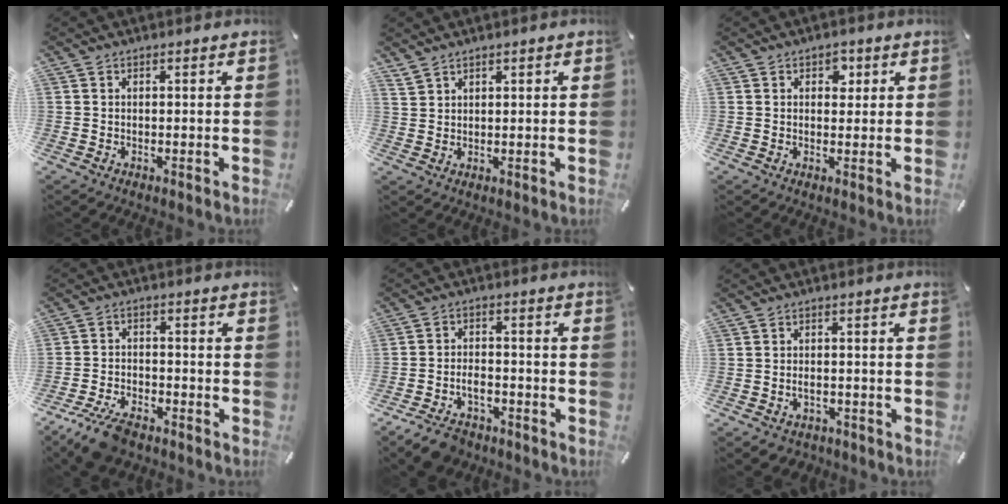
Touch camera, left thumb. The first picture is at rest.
{"total": 2.0, "force": [1.7, 1.1, 0.4], "torque": [-0.010, -0.002, 0.033]}
{"total": 2.9, "force": [1.1, 2.2, 1.5], "torque": [-0.001, -0.006, 0.011]}
{"total": 8.4, "force": [-6.3, 3.5, 4.3], "torque": [-0.089, 0.027, -0.118]}
{"total": 6.4, "force": [-4.4, 3.8, 2.8], "torque": [-0.051, 0.024, -0.080]}
{"total": 3.1, "force": [-1.6, 2.3, 1.2], "torque": [-0.021, 0.007, -0.030]}